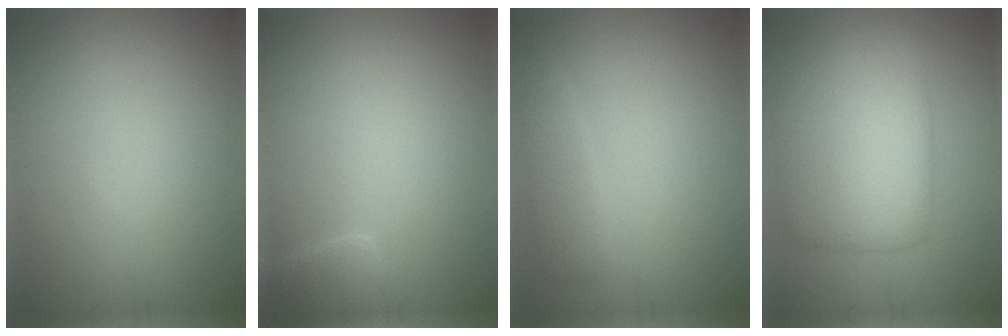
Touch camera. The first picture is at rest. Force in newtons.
{"total": 2.4, "press": 2.4, "slide": 0.2}
{"total": 1.9, "press": 1.9, "slide": 0.2}
{"total": 7.3, "press": 7.3, "slide": 0.1}